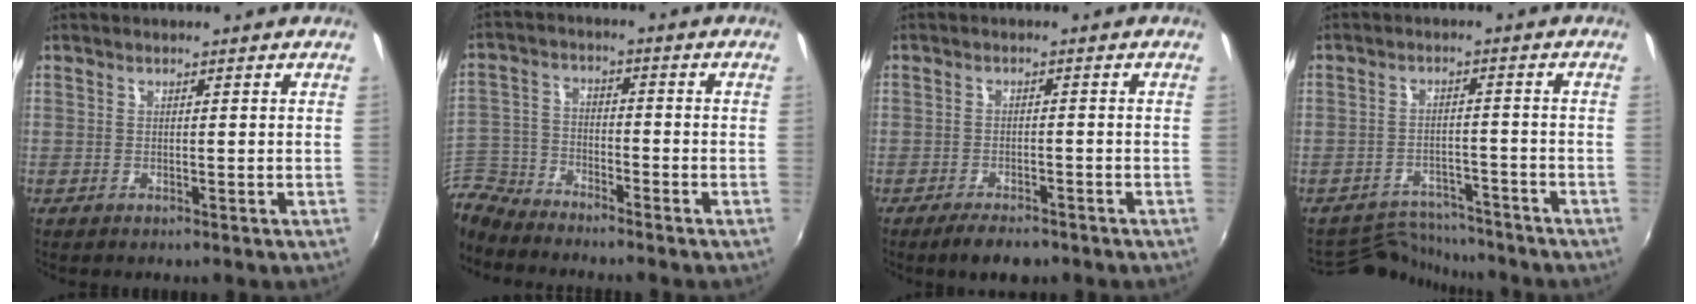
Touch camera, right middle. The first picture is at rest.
{"total": 9.6, "force": [-8.4, 4.0, 2.2], "torque": [-0.067, 0.009, -0.171]}
{"total": 5.0, "force": [-4.0, 1.6, 2.7], "torque": [-0.061, -0.005, -0.065]}
{"total": 8.8, "force": [-8.5, 2.2, 0.4], "torque": [-0.025, 0.018, -0.129]}